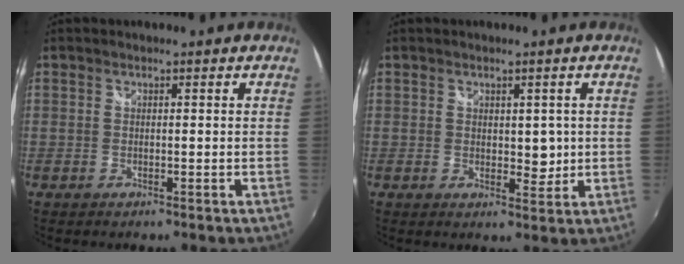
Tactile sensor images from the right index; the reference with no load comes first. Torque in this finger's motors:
{"motor_torque": [-1.07, 1.07, 0.02, 0.00]}